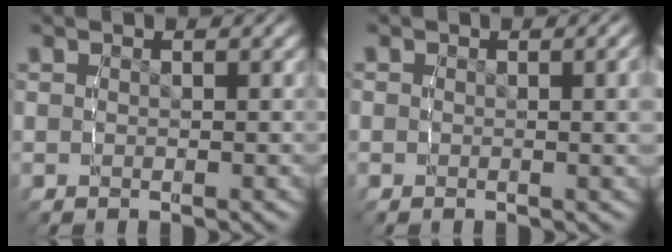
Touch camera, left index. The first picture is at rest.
{"total": 1.4, "force": [0.3, 0.5, 1.2], "torque": [-0.006, 0.007, 0.002]}